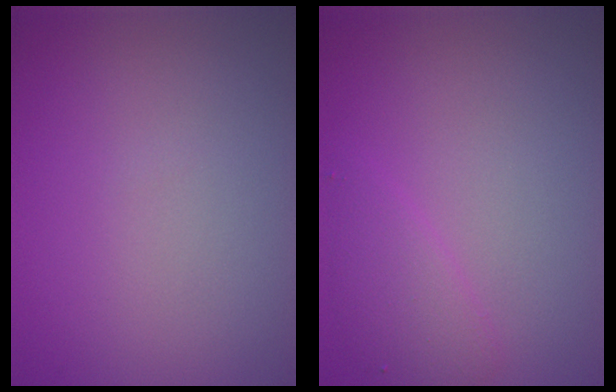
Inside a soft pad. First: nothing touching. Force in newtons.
{"total": 2.0, "press": 2.0, "slide": 0.1}